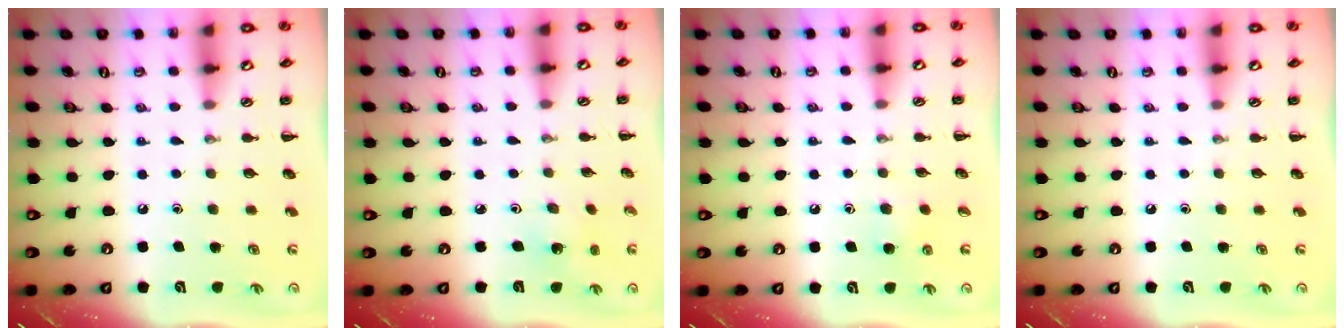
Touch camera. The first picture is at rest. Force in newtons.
{"total": 1.7, "press": 1.5, "slide": 0.7}
{"total": 3.8, "press": 3.4, "slide": 1.5}
{"total": 0.0}